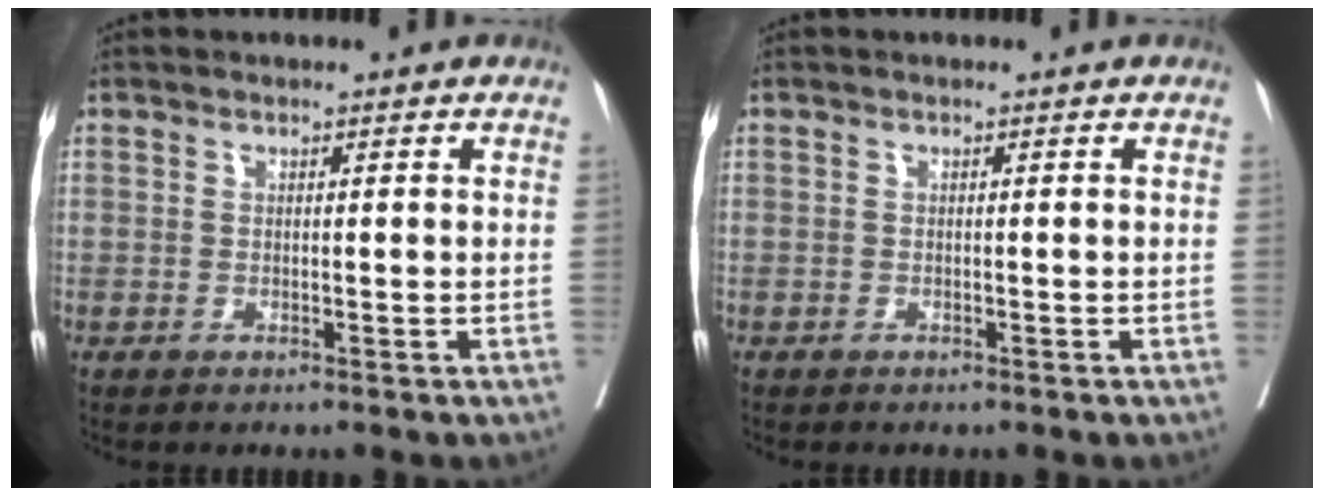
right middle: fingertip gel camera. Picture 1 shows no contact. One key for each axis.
{"total": 0.0}